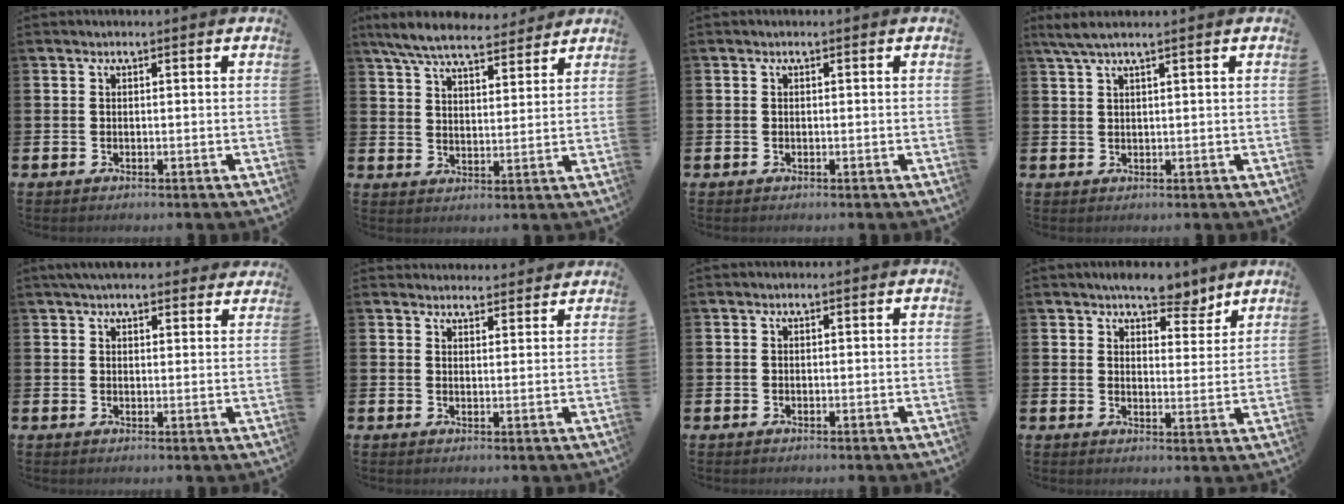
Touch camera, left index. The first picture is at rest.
{"total": 7.4, "force": [6.8, 1.6, 2.4], "torque": [-0.068, -0.030, 0.123]}
{"total": 0.0}
{"total": 2.4, "force": [1.7, -0.2, 1.7], "torque": [-0.042, 0.004, 0.032]}
{"total": 3.8, "force": [3.6, 0.9, 1.0], "torque": [-0.024, -0.011, 0.066]}
{"total": 3.0, "force": [2.9, 0.6, -0.3], "torque": [-0.001, -0.014, 0.054]}
{"total": 0.0}
{"total": 5.8, "force": [5.2, 2.4, 1.2], "torque": [-0.017, -0.028, 0.089]}